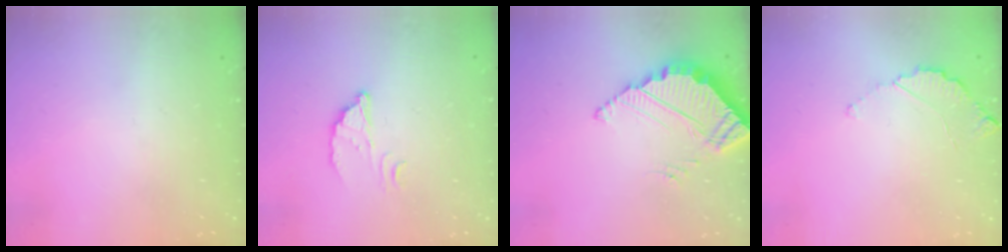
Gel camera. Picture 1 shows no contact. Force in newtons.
{"total": 2.8, "press": 2.8, "slide": 0.2}
{"total": 5.6, "press": 5.6, "slide": 0.2}
{"total": 2.9, "press": 2.9, "slide": 0.3}